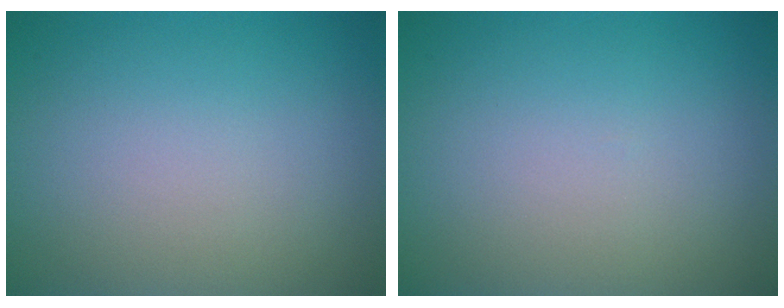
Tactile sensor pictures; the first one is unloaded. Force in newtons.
{"total": 0.0}